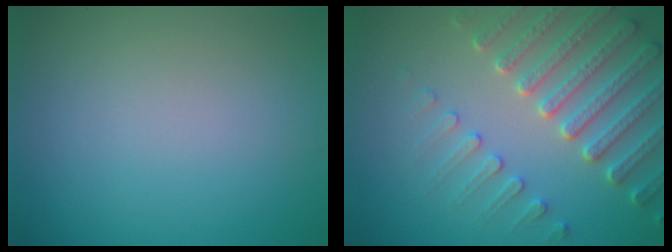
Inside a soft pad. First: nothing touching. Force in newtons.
{"total": 5.4, "press": 4.8, "slide": 2.5}